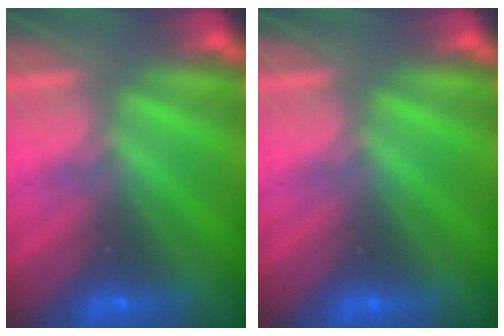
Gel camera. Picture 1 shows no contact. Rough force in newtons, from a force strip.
{"total": 0.0}